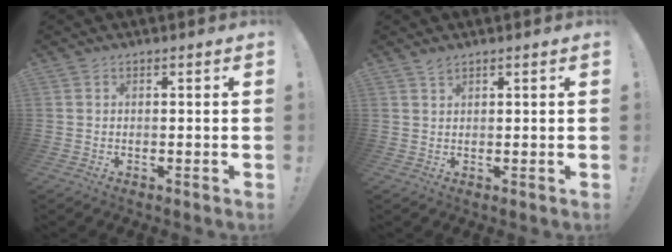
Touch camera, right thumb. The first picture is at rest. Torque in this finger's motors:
{"motor_torque": [-0.12, 0.28, 0.16, 0.23, 0.00]}